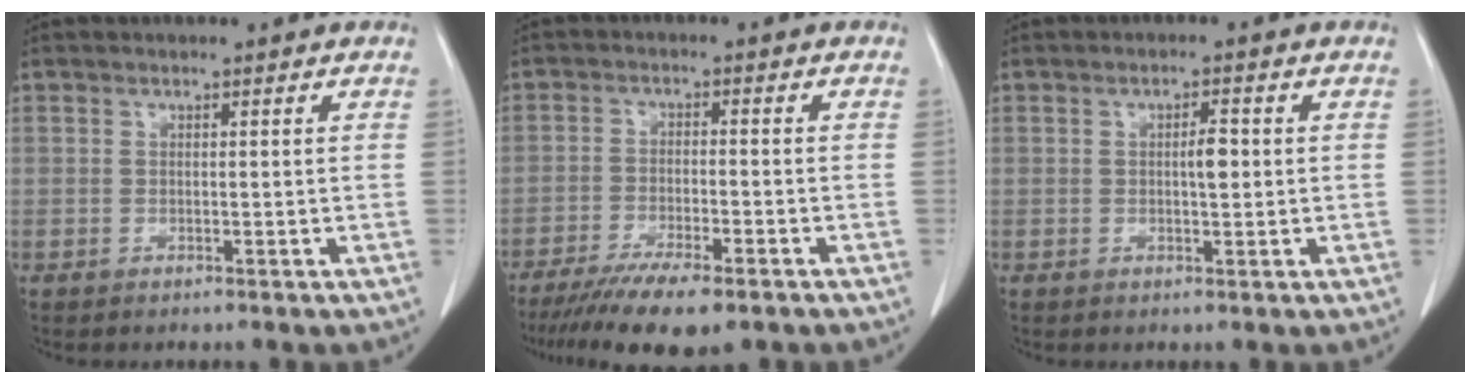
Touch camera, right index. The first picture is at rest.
{"total": 10.4, "force": [-7.8, 1.9, 6.7], "torque": [-0.103, -0.019, -0.122]}
{"total": 2.5, "force": [0.2, 0.7, 2.4], "torque": [-0.040, 0.002, 0.003]}